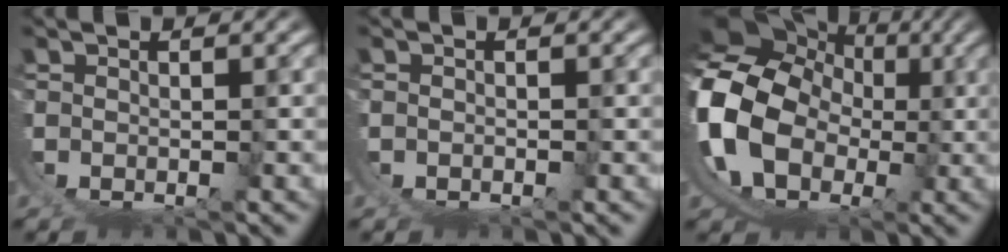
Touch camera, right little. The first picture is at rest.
{"total": 1.0, "force": [-0.3, 0.9, 0.3], "torque": [-0.009, 0.000, -0.005]}
{"total": 21.4, "force": [3.6, 17.9, 11.2], "torque": [-0.292, -0.042, 0.060]}